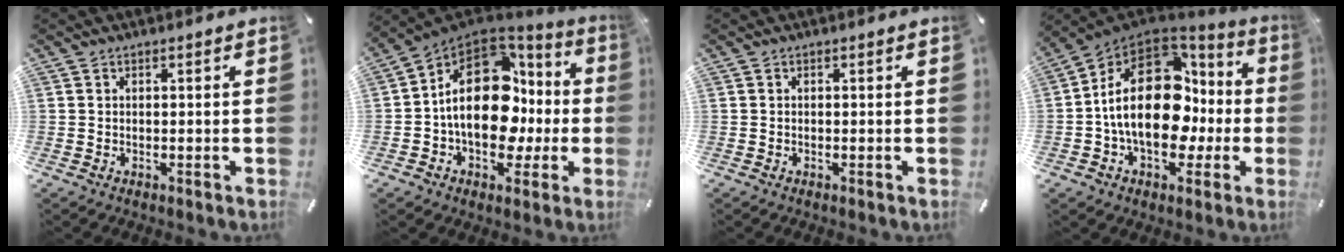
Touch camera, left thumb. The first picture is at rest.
{"total": 21.7, "force": [1.1, 14.2, 16.4], "torque": [-0.271, -0.007, 0.024]}
{"total": 0.0}
{"total": 24.1, "force": [0.7, 15.2, 18.6], "torque": [-0.335, -0.005, 0.019]}